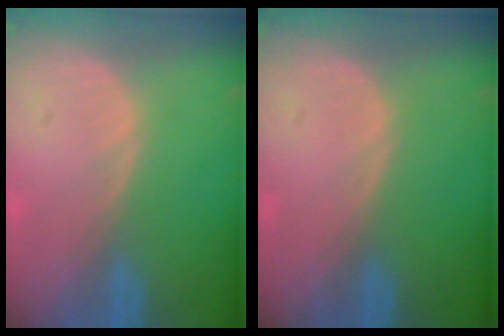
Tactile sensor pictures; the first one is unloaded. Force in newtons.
{"total": 0.0}